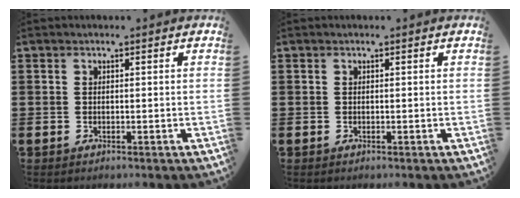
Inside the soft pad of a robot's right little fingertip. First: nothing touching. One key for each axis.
{"total": 0.0}